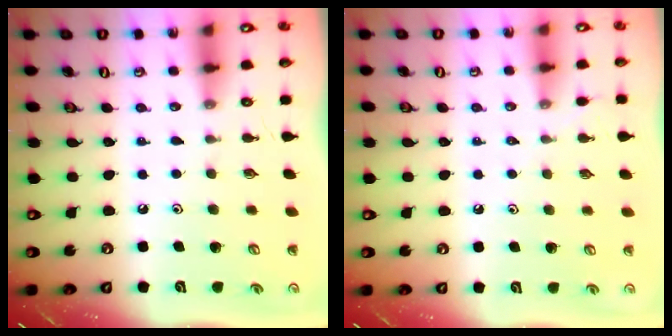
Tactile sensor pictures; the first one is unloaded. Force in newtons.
{"total": 2.1, "press": 2.1, "slide": 0.4}